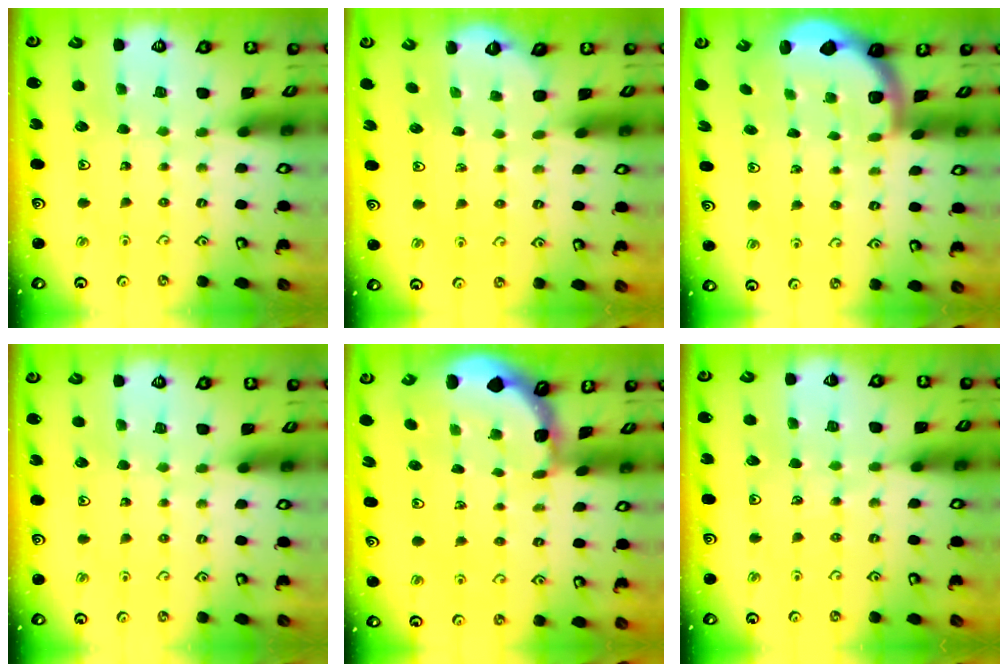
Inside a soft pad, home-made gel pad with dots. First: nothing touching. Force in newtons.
{"total": 1.4, "press": 0.8, "slide": 1.2}
{"total": 2.0, "press": 2.0, "slide": 0.5}
{"total": 0.0}
{"total": 1.5, "press": 1.5, "slide": 0.1}
{"total": 4.2, "press": 4.1, "slide": 1.0}